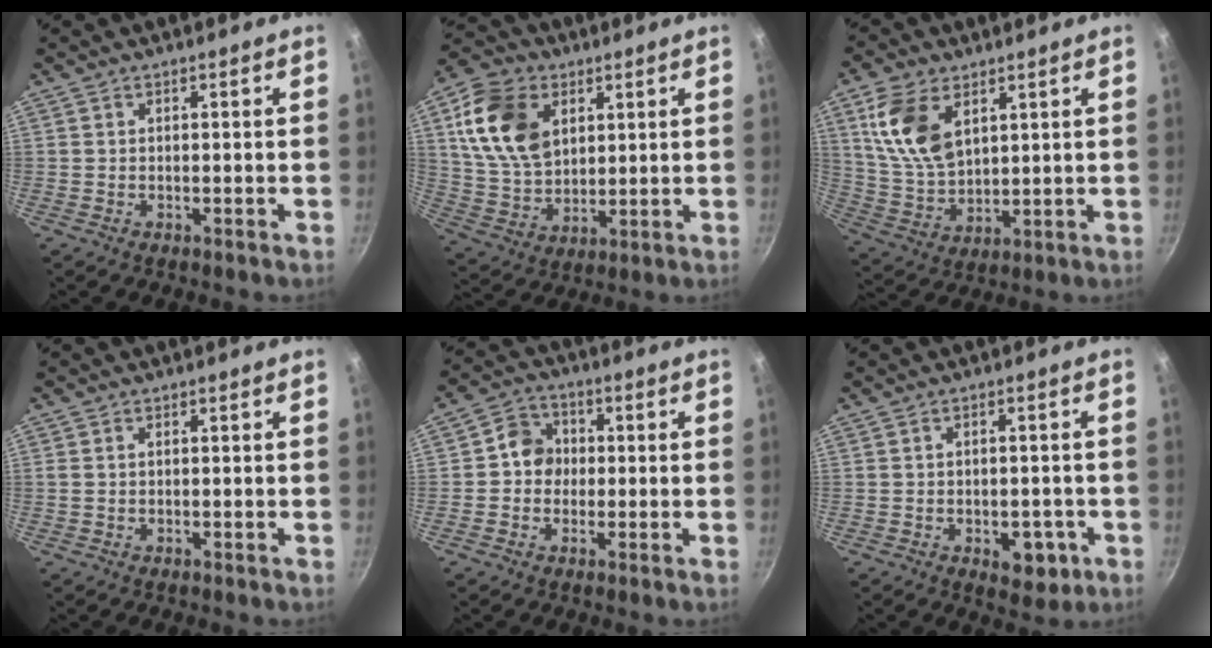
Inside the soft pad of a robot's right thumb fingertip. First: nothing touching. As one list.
[{"total": 16.3, "force": [5.3, 11.4, 10.5], "torque": [-0.174, -0.013, 0.103]}, {"total": 13.0, "force": [5.3, 7.7, 9.0], "torque": [-0.166, -0.024, 0.115]}, {"total": 0.9, "force": [0.2, 0.6, 0.7], "torque": [-0.015, 0.002, 0.001]}, {"total": 6.1, "force": [0.0, 5.5, 2.6], "torque": [-0.007, 0.013, -0.014]}, {"total": 6.6, "force": [-2.2, 4.0, 4.7], "torque": [-0.034, 0.008, -0.022]}]